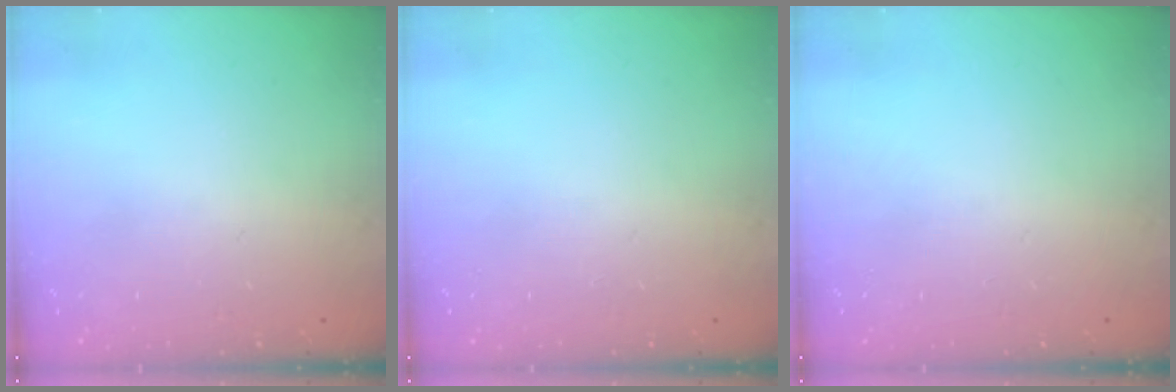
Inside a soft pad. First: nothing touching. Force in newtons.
{"total": 0.0}
{"total": 0.0}